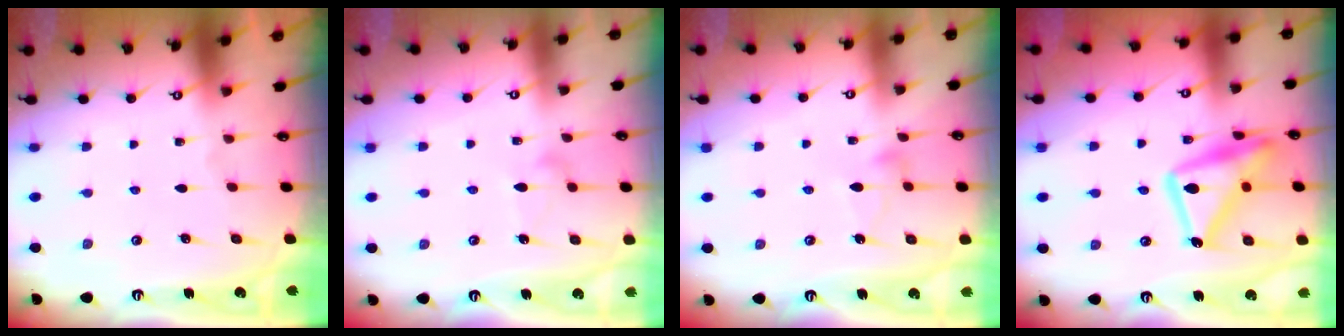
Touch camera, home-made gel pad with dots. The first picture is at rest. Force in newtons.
{"total": 7.8, "press": 7.8, "slide": 0.3}
{"total": 4.0, "press": 4.0, "slide": 0.3}
{"total": 18.2, "press": 18.2, "slide": 1.2}